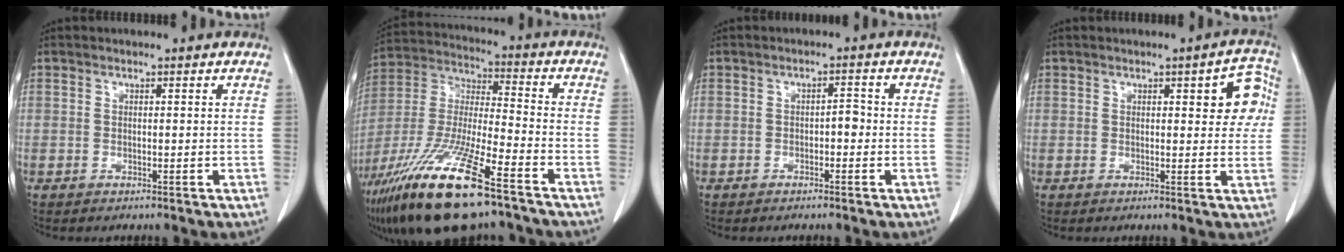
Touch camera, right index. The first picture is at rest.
{"total": 21.0, "force": [-13.4, 2.8, 15.9], "torque": [-0.340, -0.048, -0.250]}
{"total": 1.8, "force": [-0.4, 0.8, 1.6], "torque": [-0.018, 0.006, -0.008]}
{"total": 6.1, "force": [1.7, 2.0, 5.5], "torque": [-0.048, 0.015, 0.012]}